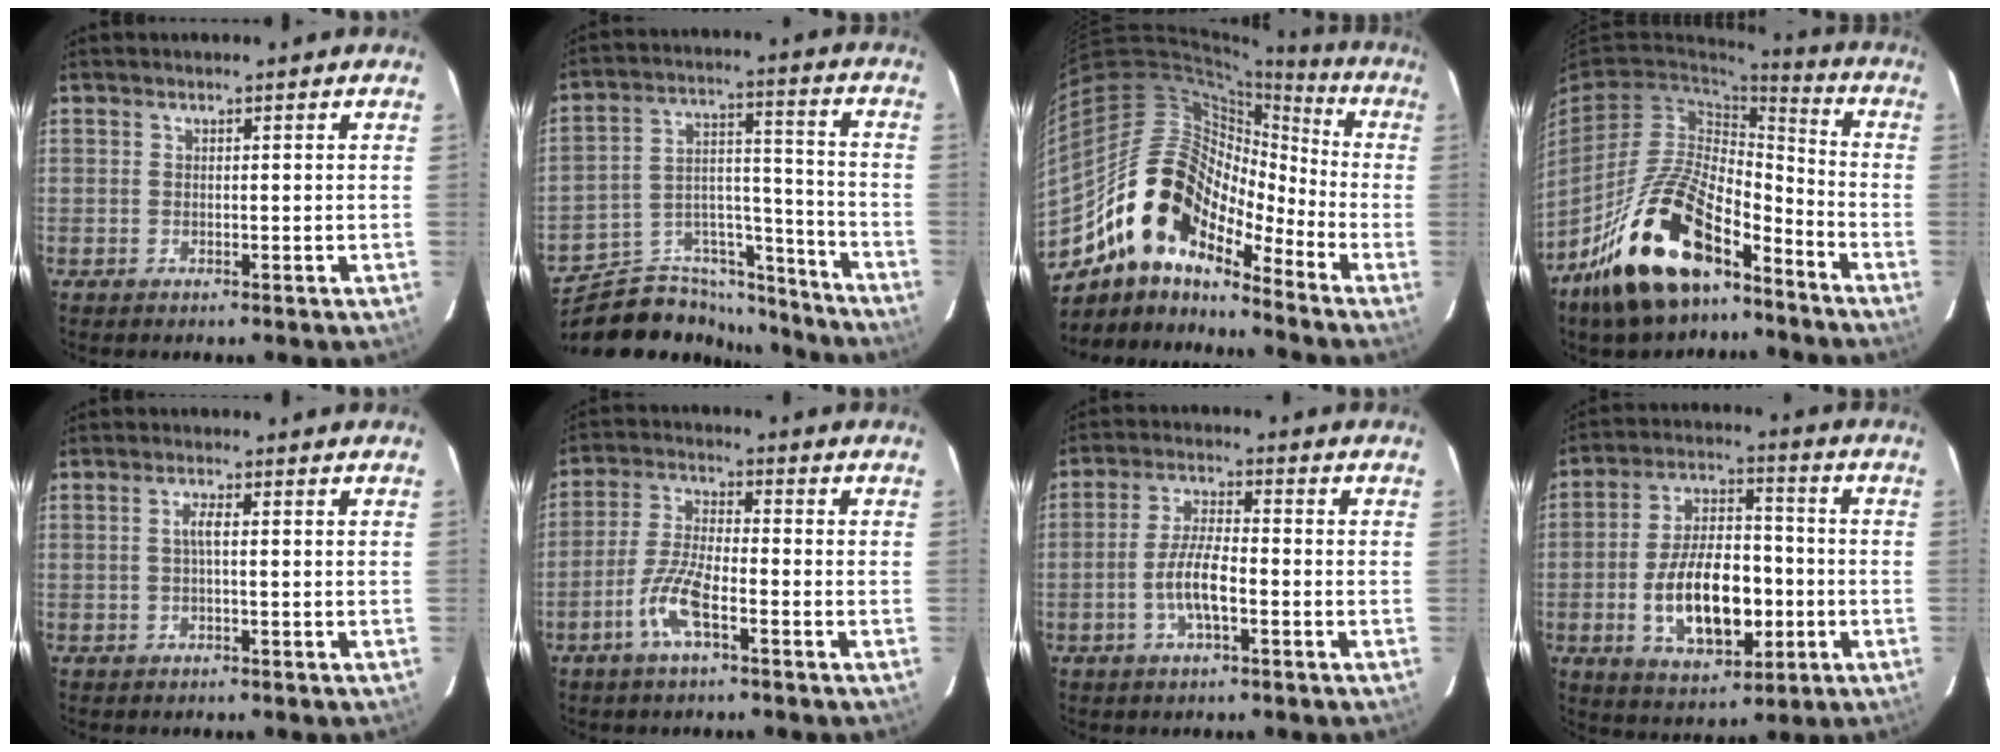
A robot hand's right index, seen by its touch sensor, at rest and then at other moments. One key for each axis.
{"total": 17.8, "fx": -15.8, "fy": 7.1, "fz": 4.0, "tx": -0.065, "ty": 0.068, "tz": -0.238}
{"total": 16.5, "fx": -11.5, "fy": 7.7, "fz": 8.9, "tx": -0.158, "ty": 0.011, "tz": -0.228}
{"total": 20.9, "fx": -13.7, "fy": 8.9, "fz": 13.1, "tx": -0.253, "ty": 0.004, "tz": -0.234}
{"total": 1.8, "fx": 0.0, "fy": 0.1, "fz": 1.8, "tx": -0.034, "ty": 0.004, "tz": -0.002}
{"total": 7.7, "fx": -4.1, "fy": 1.8, "fz": 6.2, "tx": -0.136, "ty": 0.002, "tz": -0.083}
{"total": 6.6, "fx": -2.4, "fy": 1.7, "fz": 5.9, "tx": -0.120, "ty": 0.003, "tz": -0.046}
{"total": 15.8, "fx": -3.8, "fy": 8.2, "fz": 13.0, "tx": -0.251, "ty": 0.008, "tz": -0.049}